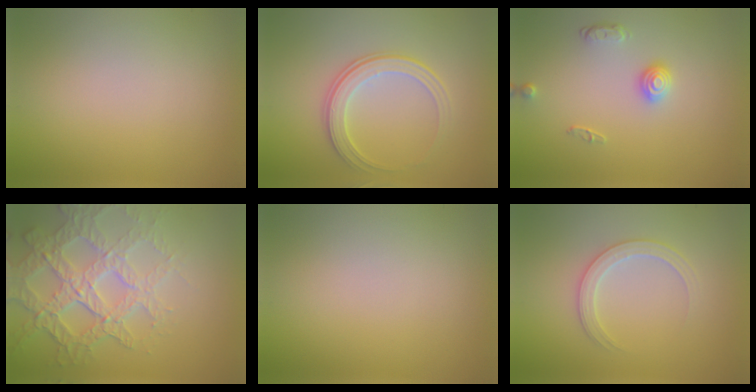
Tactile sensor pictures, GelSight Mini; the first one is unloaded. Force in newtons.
{"total": 3.4, "press": 2.8, "slide": 1.9}
{"total": 1.7, "press": 1.4, "slide": 1.0}
{"total": 6.6, "press": 5.0, "slide": 4.3}
{"total": 0.0}
{"total": 2.5, "press": 2.5, "slide": 0.3}